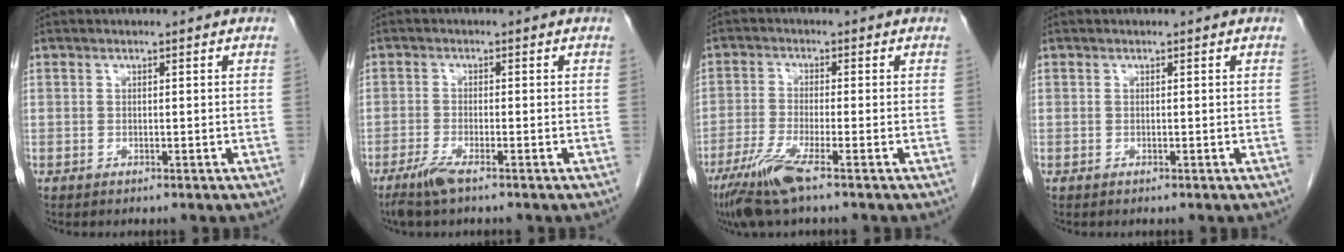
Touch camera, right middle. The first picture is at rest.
{"total": 2.9, "force": [-2.2, 0.2, 1.9], "torque": [-0.047, -0.005, -0.046]}
{"total": 6.9, "force": [-4.4, 0.1, 5.4], "torque": [-0.111, -0.021, -0.085]}
{"total": 0.0}